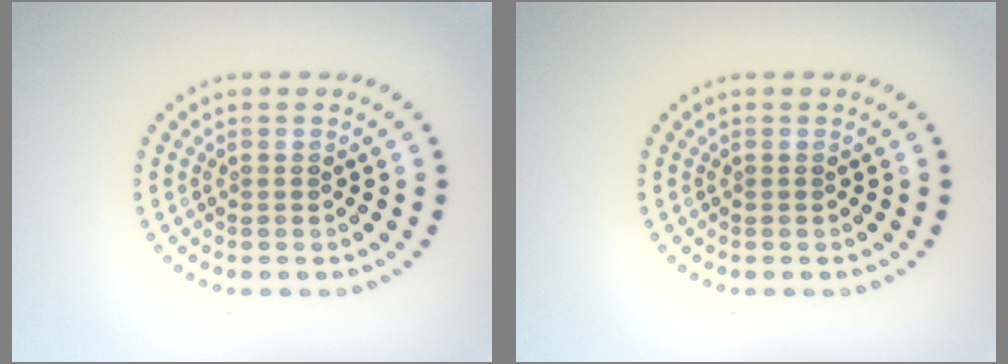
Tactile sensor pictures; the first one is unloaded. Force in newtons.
{"total": 0.0}